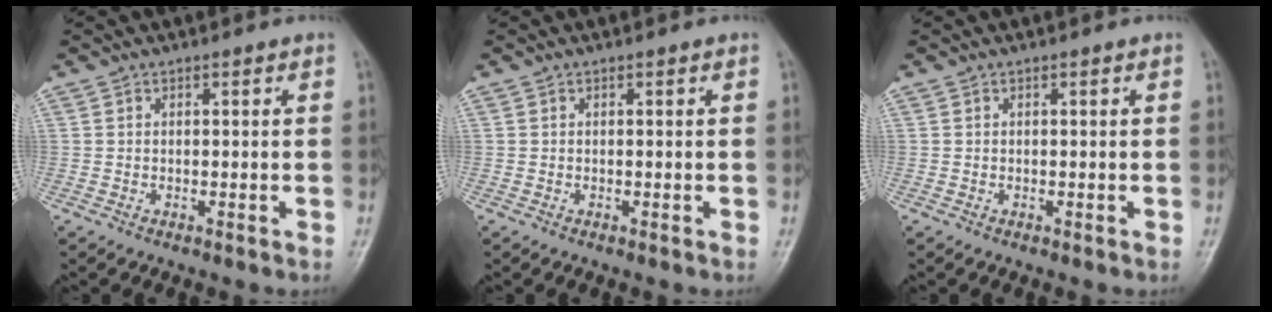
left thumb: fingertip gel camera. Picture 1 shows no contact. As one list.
[{"total": 0.0}, {"total": 0.0}]